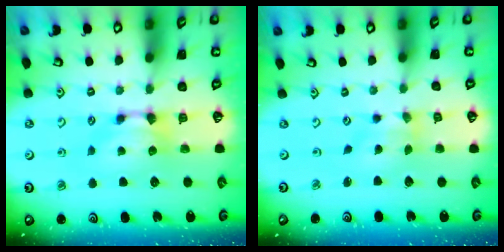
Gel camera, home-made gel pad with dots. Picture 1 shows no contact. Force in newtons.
{"total": 1.3, "press": 0.0, "slide": 1.3}